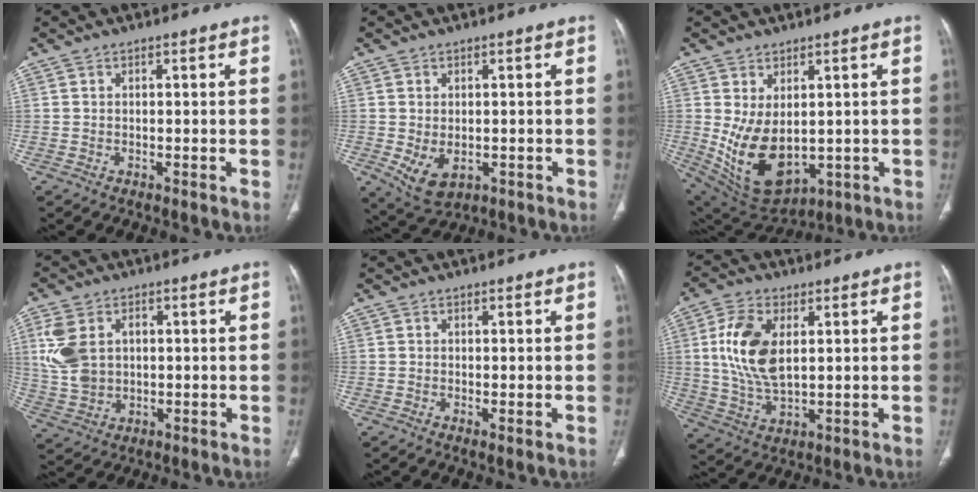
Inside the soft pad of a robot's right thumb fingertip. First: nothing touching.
{"total": 6.0, "force": [-1.1, 3.9, 4.4], "torque": [-0.074, -0.008, 0.000]}
{"total": 13.0, "force": [-0.2, 7.9, 10.4], "torque": [-0.171, -0.015, 0.034]}
{"total": 10.0, "force": [2.0, 7.3, 6.5], "torque": [-0.128, 0.005, 0.046]}
{"total": 0.9, "force": [-0.2, 0.3, 0.8], "torque": [-0.020, -0.005, -0.004]}
{"total": 12.1, "force": [2.6, 6.5, 9.9], "torque": [-0.197, -0.008, 0.054]}